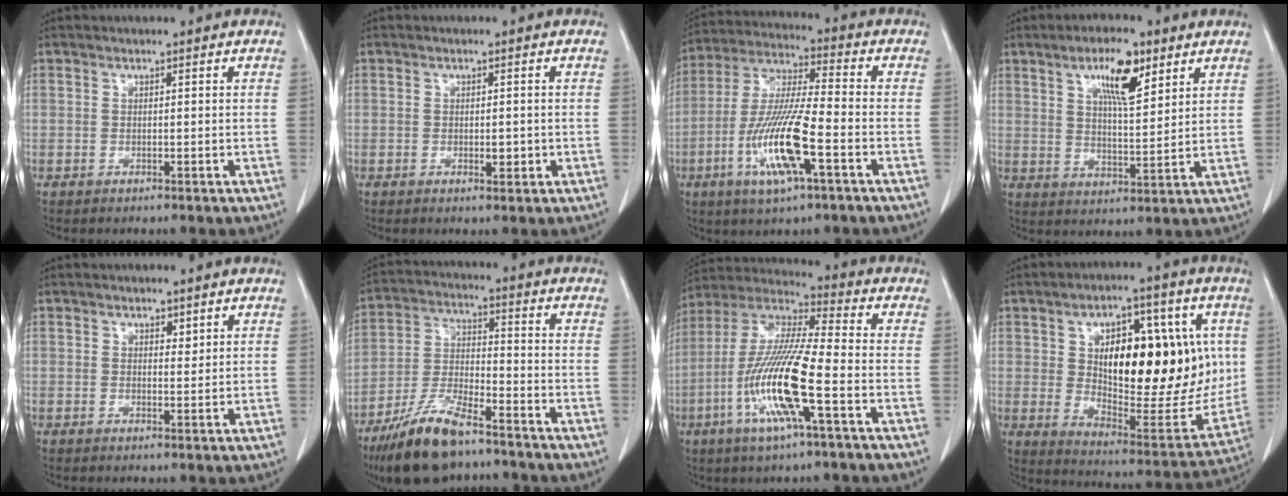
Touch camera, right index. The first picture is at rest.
{"total": 1.6, "force": [-0.3, 0.7, 1.5], "torque": [-0.022, -0.001, -0.002]}
{"total": 14.3, "force": [-5.1, 1.5, 13.2], "torque": [-0.272, -0.012, -0.095]}
{"total": 9.0, "force": [4.9, 2.4, 7.1], "torque": [-0.125, 0.002, 0.084]}
{"total": 1.4, "force": [1.0, 0.8, 0.6], "torque": [-0.006, -0.005, 0.014]}
{"total": 13.0, "force": [-9.6, 3.1, 8.2], "torque": [-0.167, -0.017, -0.176]}
{"total": 15.9, "force": [-5.0, 1.1, 15.1], "torque": [-0.314, -0.011, -0.101]}
{"total": 23.8, "force": [4.2, 10.1, 21.1], "torque": [-0.323, 0.003, 0.075]}